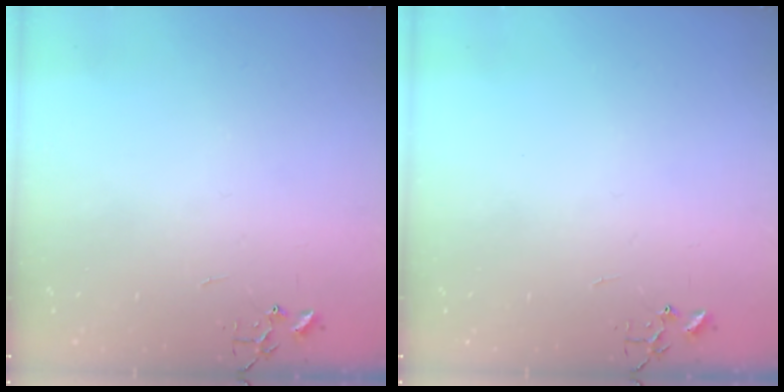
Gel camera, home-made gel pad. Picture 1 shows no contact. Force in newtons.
{"total": 0.0}